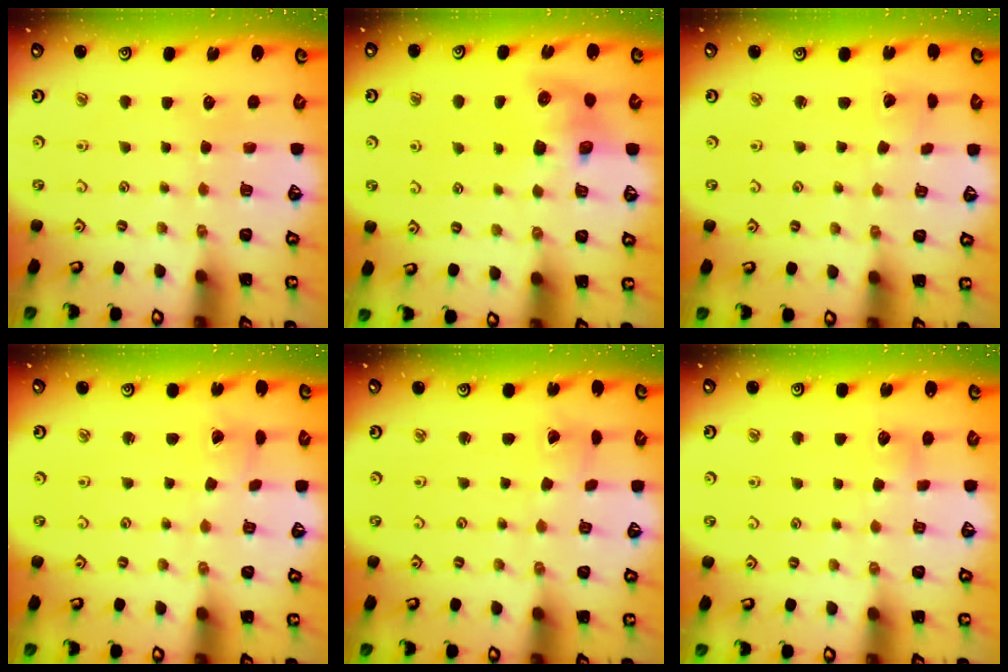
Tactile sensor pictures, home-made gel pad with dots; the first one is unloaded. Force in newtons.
{"total": 7.3, "press": 7.2, "slide": 1.0}
{"total": 2.4, "press": 2.4, "slide": 0.1}
{"total": 2.3, "press": 2.3, "slide": 0.2}
{"total": 2.3, "press": 2.3, "slide": 0.2}
{"total": 3.4, "press": 3.4, "slide": 0.4}